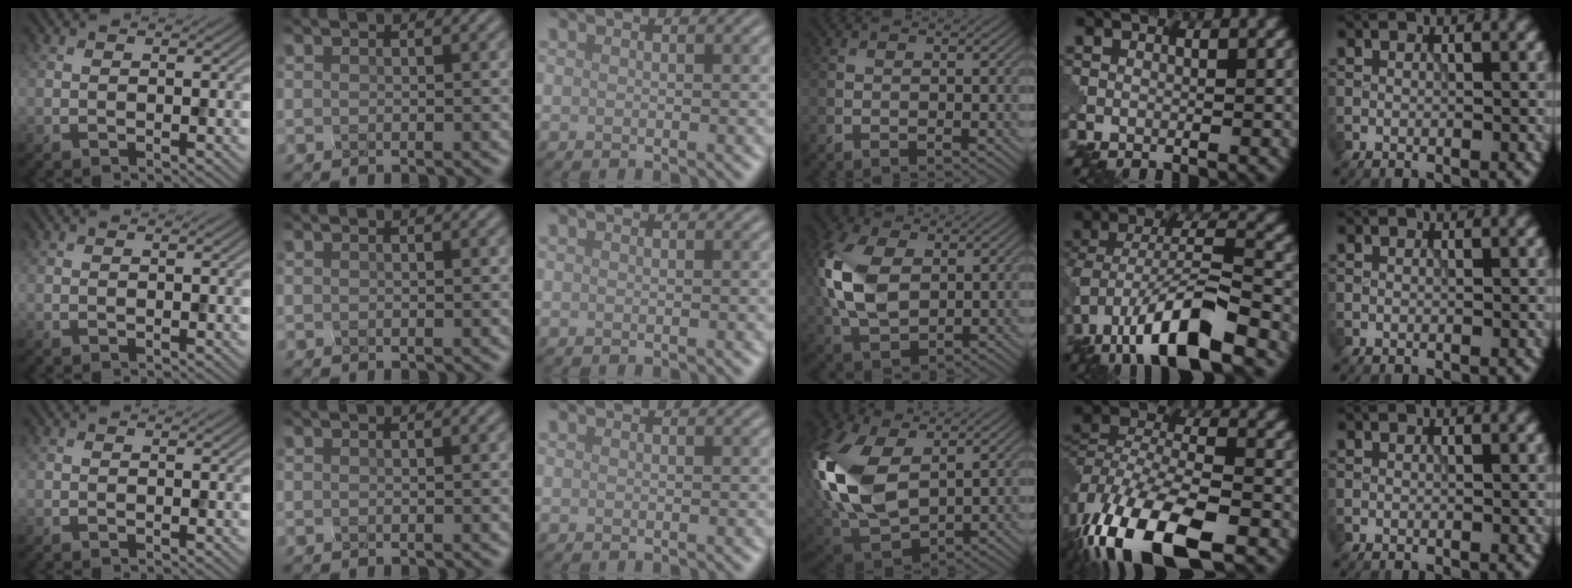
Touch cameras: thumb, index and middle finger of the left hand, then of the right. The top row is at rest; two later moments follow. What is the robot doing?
{"motion": "squeeze", "object": "clothespin"}